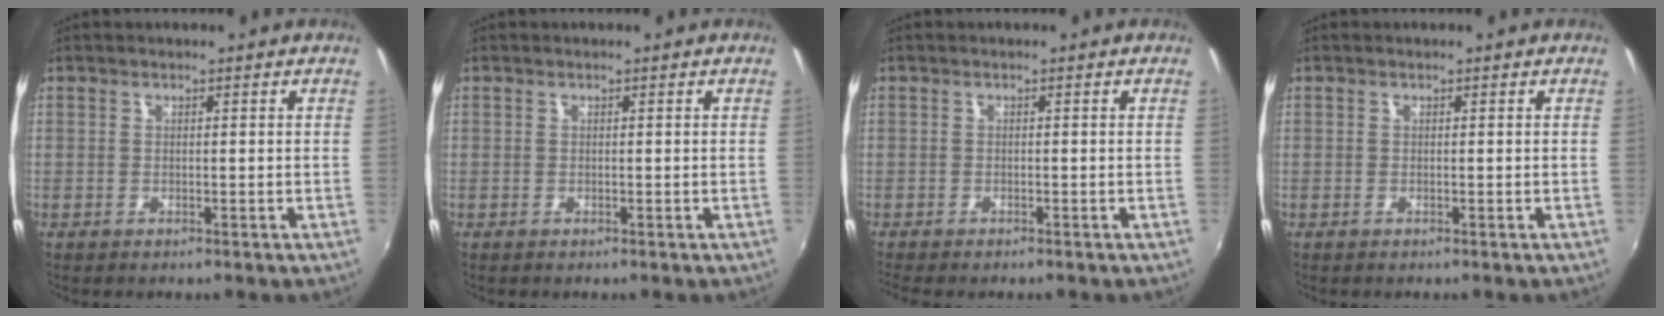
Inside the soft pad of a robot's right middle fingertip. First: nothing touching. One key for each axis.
{"total": 0.0}
{"total": 3.1, "fx": -2.6, "fy": 0.8, "fz": 1.4, "tx": -0.032, "ty": -0.022, "tz": -0.042}
{"total": 0.0}